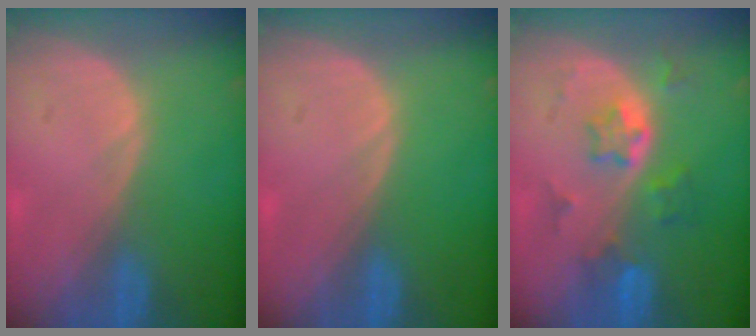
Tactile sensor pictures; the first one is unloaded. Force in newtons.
{"total": 0.0}
{"total": 5.9, "press": 5.3, "slide": 2.5}